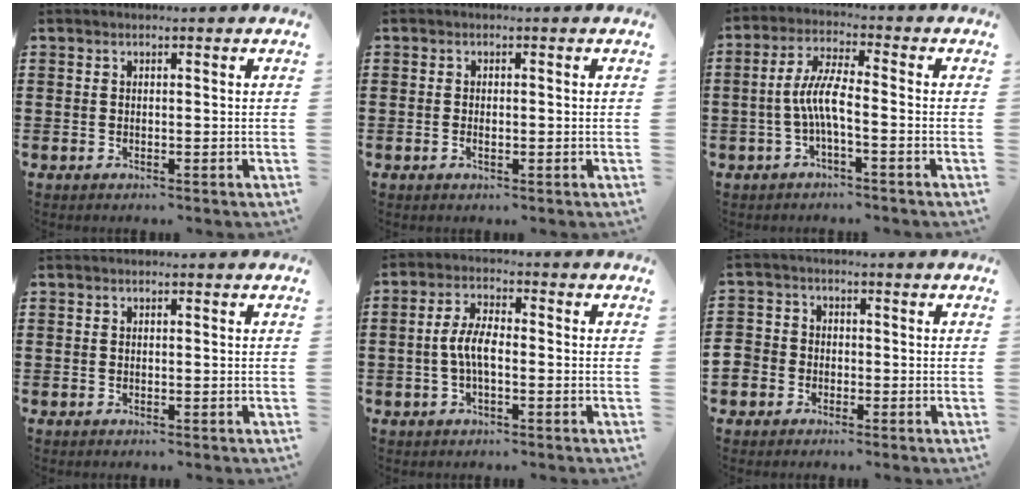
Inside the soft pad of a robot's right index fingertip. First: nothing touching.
{"total": 1.2, "force": [-0.2, 0.5, 1.1], "torque": [-0.021, -0.002, -0.003]}
{"total": 5.9, "force": [-1.4, 1.2, 5.6], "torque": [-0.127, -0.007, -0.035]}
{"total": 0.0}
{"total": 5.1, "force": [-0.9, 2.1, 4.6], "torque": [-0.109, -0.003, -0.024]}
{"total": 3.2, "force": [-1.8, 2.6, 0.2], "torque": [-0.032, -0.002, -0.048]}